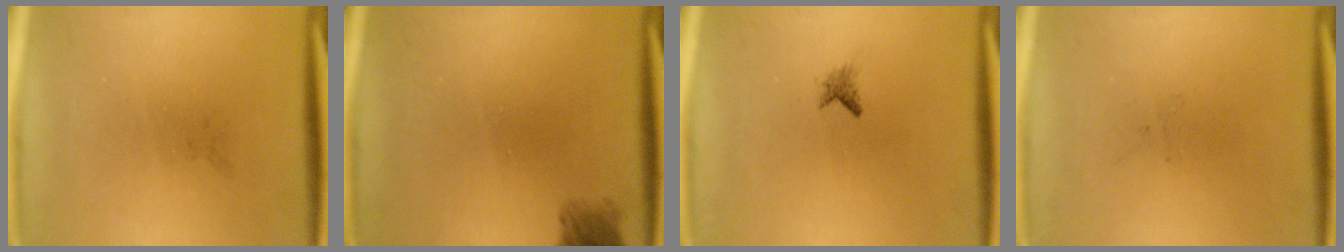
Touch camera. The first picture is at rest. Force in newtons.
{"total": 2.1}
{"total": 0.9}
{"total": 0.0}